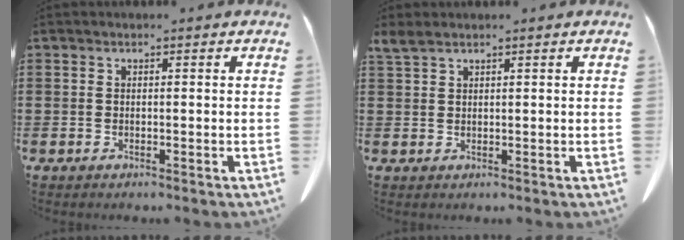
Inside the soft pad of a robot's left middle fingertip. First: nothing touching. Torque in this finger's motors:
{"motor_torque": [0.05, -0.03, 0.01, 0.01]}